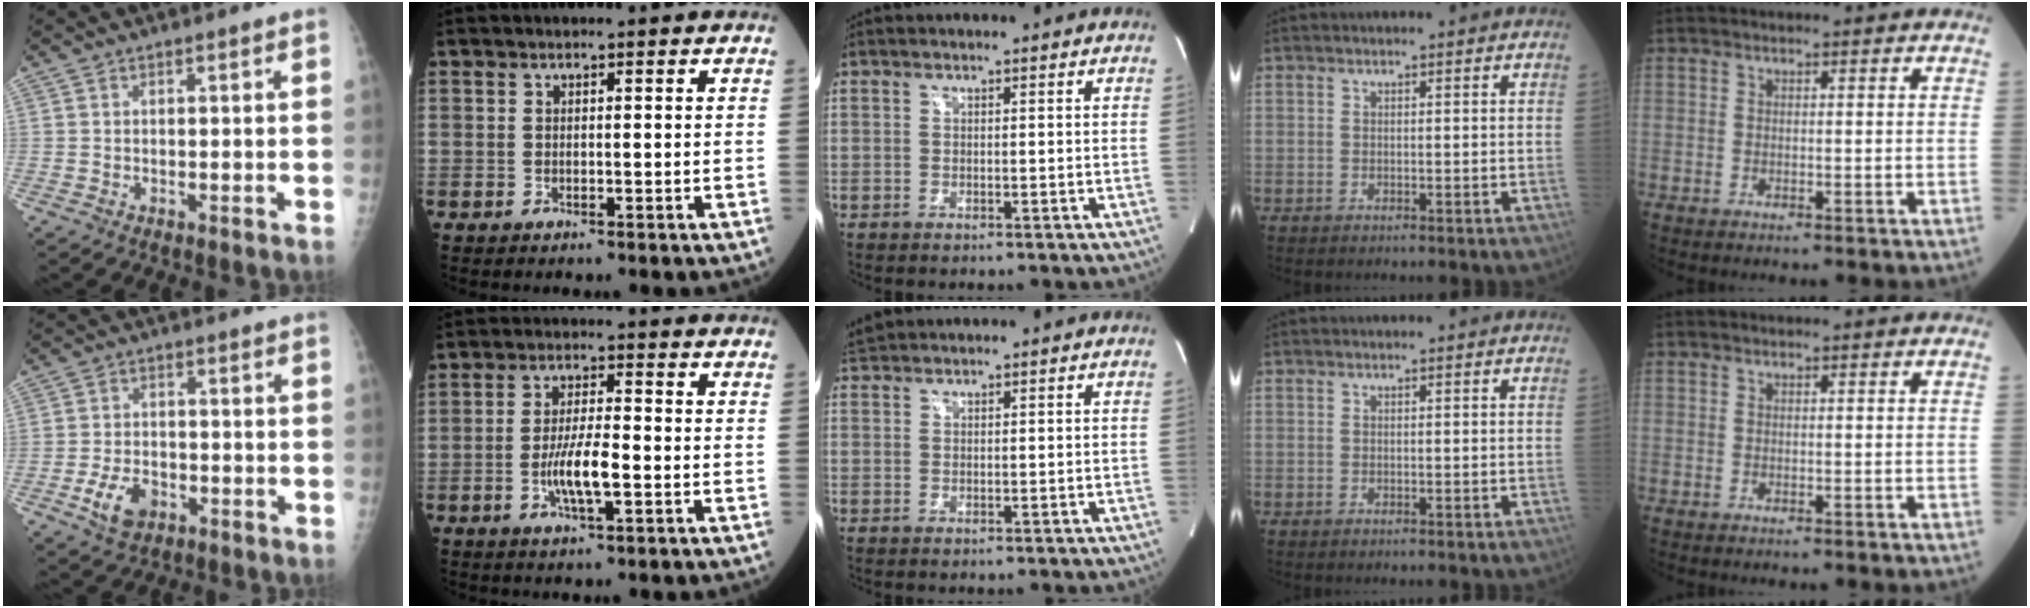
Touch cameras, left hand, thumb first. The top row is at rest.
{"thumb": {"total": 6.2, "force": [-2.6, 4.1, 3.9], "torque": [-0.064, 0.009, -0.044]}, "index": {"total": 6.2, "force": [-1.8, 1.0, 5.8], "torque": [-0.118, -0.002, -0.033]}, "middle": {"total": 1.6, "force": [1.6, 0.0, -0.1], "torque": [-0.011, 0.013, 0.038]}}